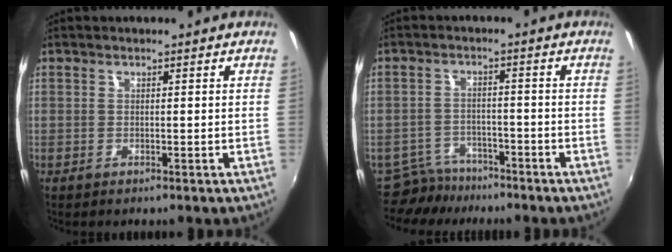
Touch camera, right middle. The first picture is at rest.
{"total": 5.8, "force": [-5.1, 2.8, 0.3], "torque": [-0.024, 0.008, -0.085]}